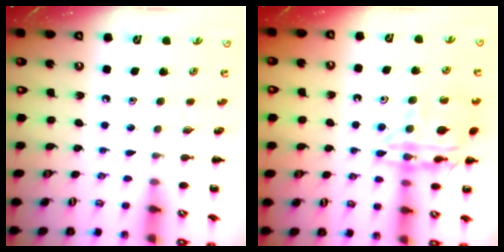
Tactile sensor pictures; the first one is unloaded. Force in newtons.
{"total": 15.9, "press": 15.9, "slide": 1.1}